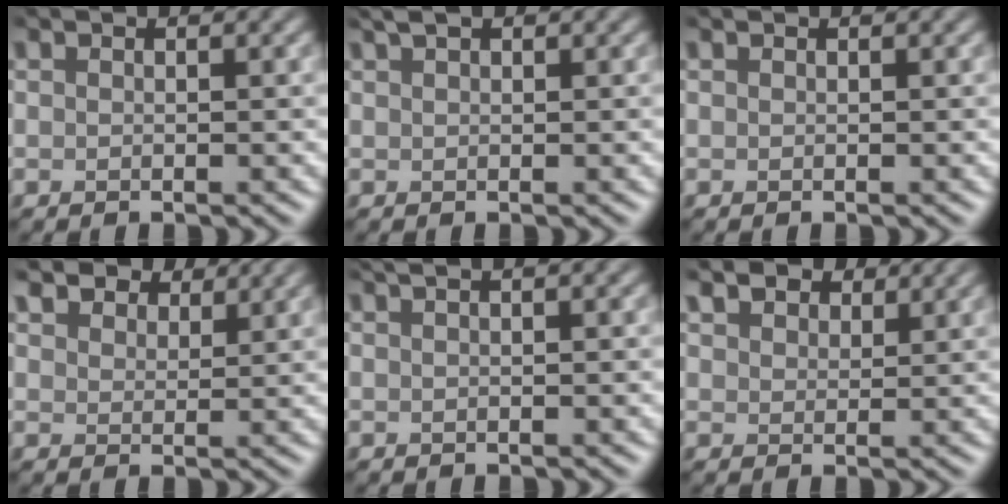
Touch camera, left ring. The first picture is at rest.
{"total": 1.6, "force": [1.1, 0.5, 1.0], "torque": [-0.013, 0.004, 0.020]}
{"total": 0.0}
{"total": 5.0, "force": [4.2, 2.3, 1.7], "torque": [-0.041, -0.006, 0.077]}
{"total": 3.5, "force": [1.8, 1.6, 2.5], "torque": [-0.015, 0.019, 0.000]}
{"total": 3.8, "force": [3.0, 2.0, 1.4], "torque": [-0.037, 0.000, 0.053]}